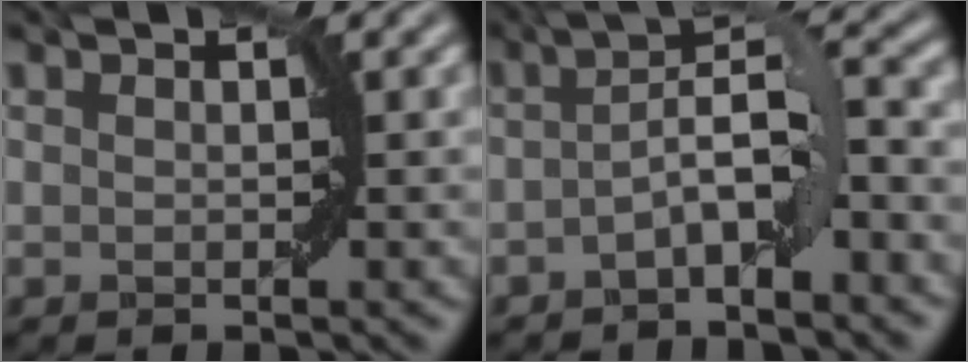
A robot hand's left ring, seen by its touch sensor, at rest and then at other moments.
{"total": 4.6, "force": [-1.6, 1.2, 4.2], "torque": [-0.071, 0.016, -0.037]}